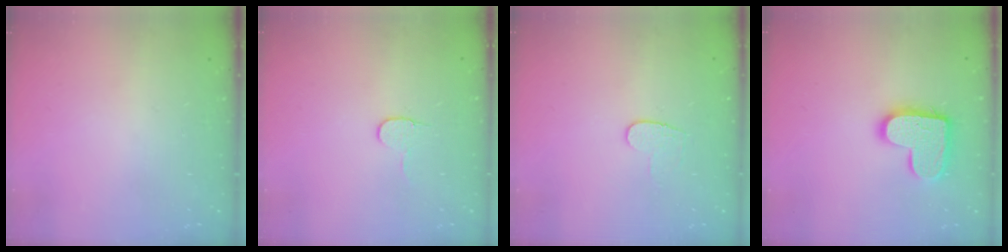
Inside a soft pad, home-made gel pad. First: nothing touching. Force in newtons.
{"total": 6.1, "press": 6.0, "slide": 0.5}
{"total": 6.6, "press": 6.6, "slide": 0.6}
{"total": 14.2, "press": 14.2, "slide": 0.8}